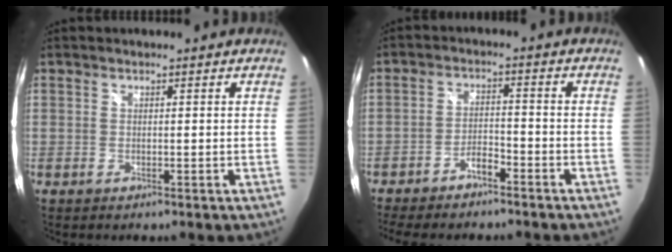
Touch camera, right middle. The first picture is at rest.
{"total": 6.9, "force": [-5.9, 1.5, 3.3], "torque": [-0.078, 0.004, -0.099]}